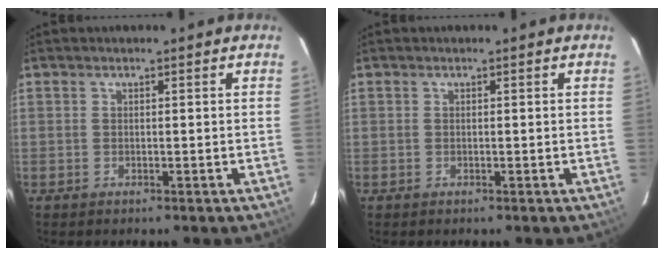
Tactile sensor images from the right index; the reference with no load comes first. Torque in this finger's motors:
{"motor_torque": [0.02, 0.00, 0.03, 0.01]}